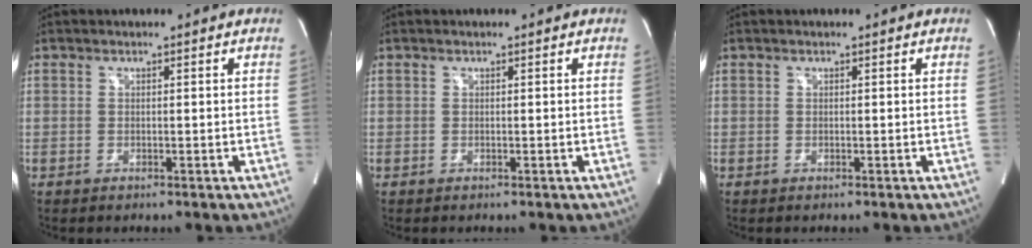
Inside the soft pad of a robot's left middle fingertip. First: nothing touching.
{"total": 0.0}
{"total": 0.0}